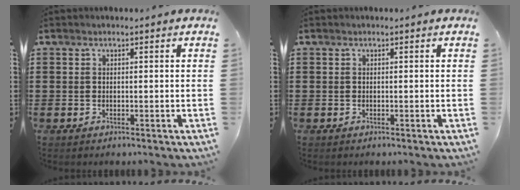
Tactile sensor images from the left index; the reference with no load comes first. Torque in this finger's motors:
{"motor_torque": [-0.02, -0.02, 0.00, 0.01]}